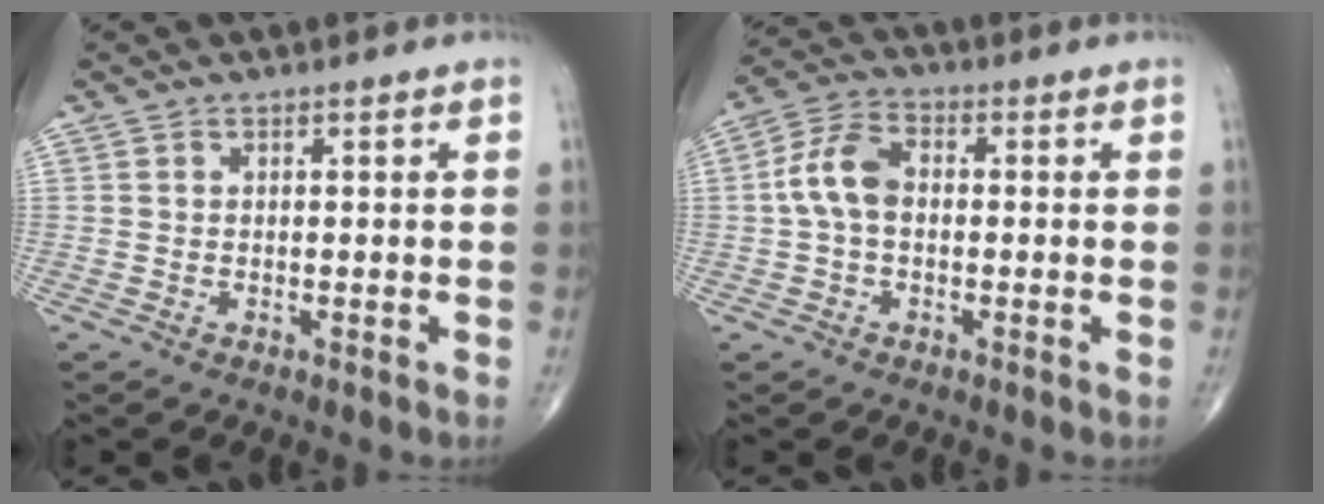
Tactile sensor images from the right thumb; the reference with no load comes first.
{"total": 7.4, "force": [-0.1, 4.6, 5.8], "torque": [-0.115, 0.024, -0.011]}